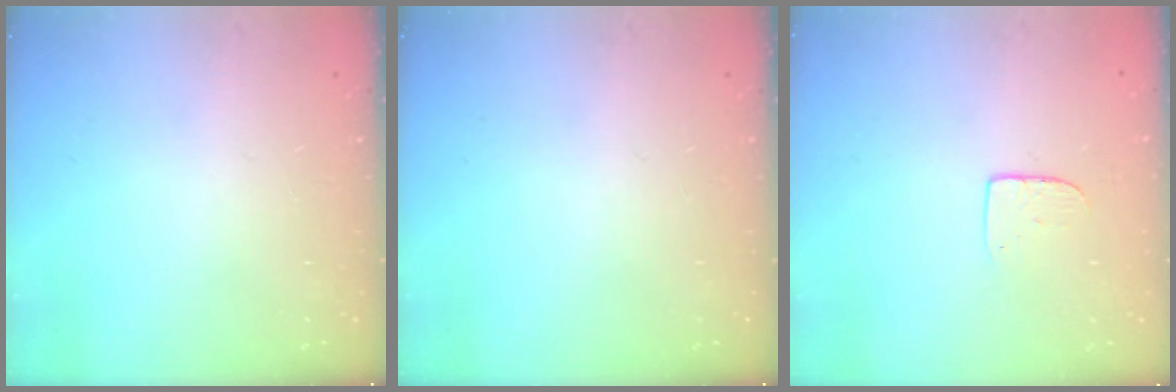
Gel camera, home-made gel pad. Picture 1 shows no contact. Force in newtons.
{"total": 0.0}
{"total": 5.0, "press": 5.0, "slide": 0.4}